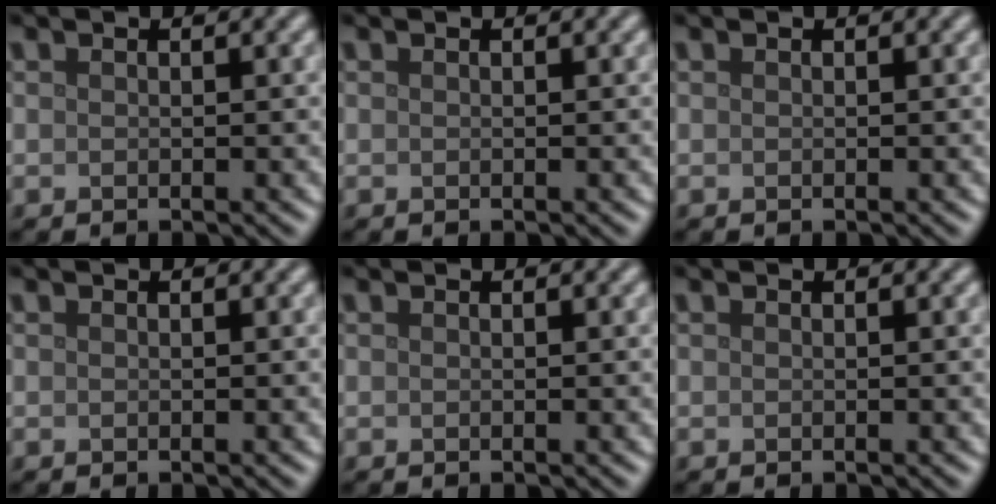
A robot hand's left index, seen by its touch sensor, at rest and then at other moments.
{"total": 0.0}
{"total": 0.0}
{"total": 0.0}
{"total": 0.0}
{"total": 0.0}